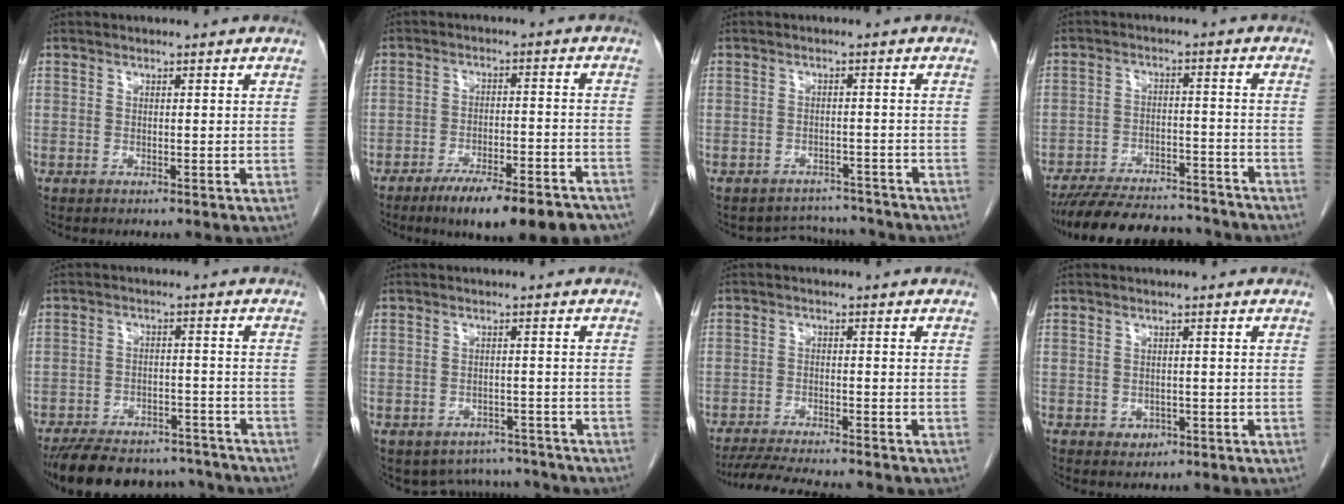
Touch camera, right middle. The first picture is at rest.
{"total": 15.5, "force": [-12.3, 3.3, 8.9], "torque": [-0.082, 0.011, -0.174]}
{"total": 5.0, "force": [-4.7, 1.4, -1.0], "torque": [0.012, 0.017, -0.062]}
{"total": 17.0, "force": [-15.4, 4.1, 5.7], "torque": [-0.110, -0.002, -0.221]}
{"total": 17.7, "force": [-15.4, 6.0, 6.3], "torque": [-0.136, -0.003, -0.216]}
{"total": 6.9, "force": [-6.3, 3.0, -0.1], "torque": [0.011, 0.021, -0.076]}
{"total": 9.9, "force": [-8.9, 0.7, 4.3], "torque": [-0.066, -0.016, -0.137]}
{"total": 1.6, "force": [-0.7, 1.3, 0.6], "torque": [-0.007, 0.004, -0.003]}